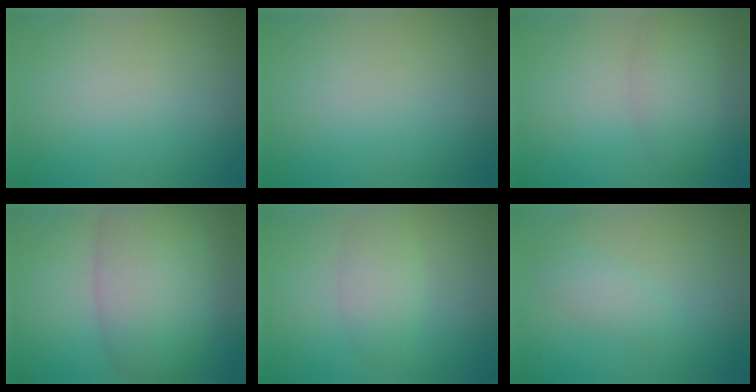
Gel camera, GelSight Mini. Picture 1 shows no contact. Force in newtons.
{"total": 0.0}
{"total": 2.8, "press": 2.8, "slide": 0.1}
{"total": 7.5, "press": 7.4, "slide": 0.2}
{"total": 2.4, "press": 2.4, "slide": 0.1}
{"total": 1.6, "press": 1.6, "slide": 0.1}